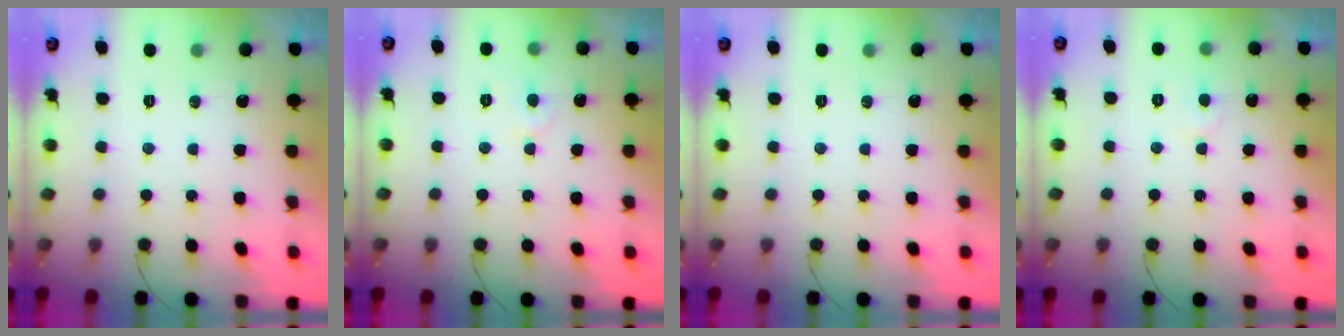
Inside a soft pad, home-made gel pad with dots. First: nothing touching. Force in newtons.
{"total": 4.2, "press": 4.1, "slide": 0.4}
{"total": 0.0}
{"total": 3.5, "press": 3.5, "slide": 0.5}